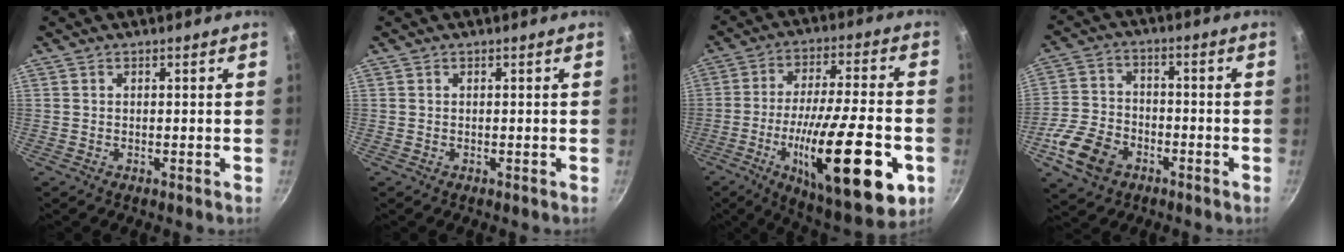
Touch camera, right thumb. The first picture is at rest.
{"total": 0.0}
{"total": 26.2, "force": [-8.3, 7.7, 23.6], "torque": [-0.353, 0.015, -0.124]}
{"total": 10.9, "force": [-5.0, 7.7, 6.0], "torque": [-0.104, 0.028, -0.100]}